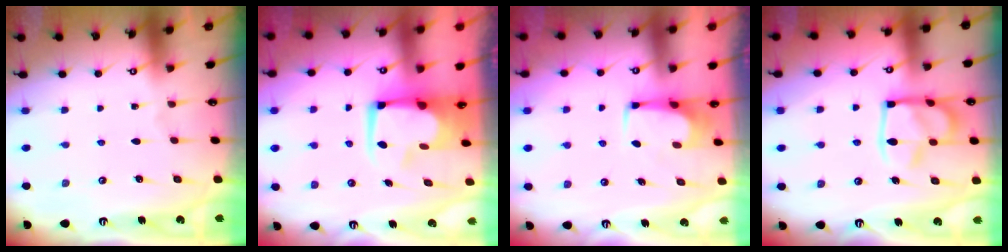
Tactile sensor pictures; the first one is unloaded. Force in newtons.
{"total": 6.9, "press": 6.9, "slide": 0.7}
{"total": 3.9, "press": 3.9, "slide": 0.4}
{"total": 14.3, "press": 14.2, "slide": 1.5}